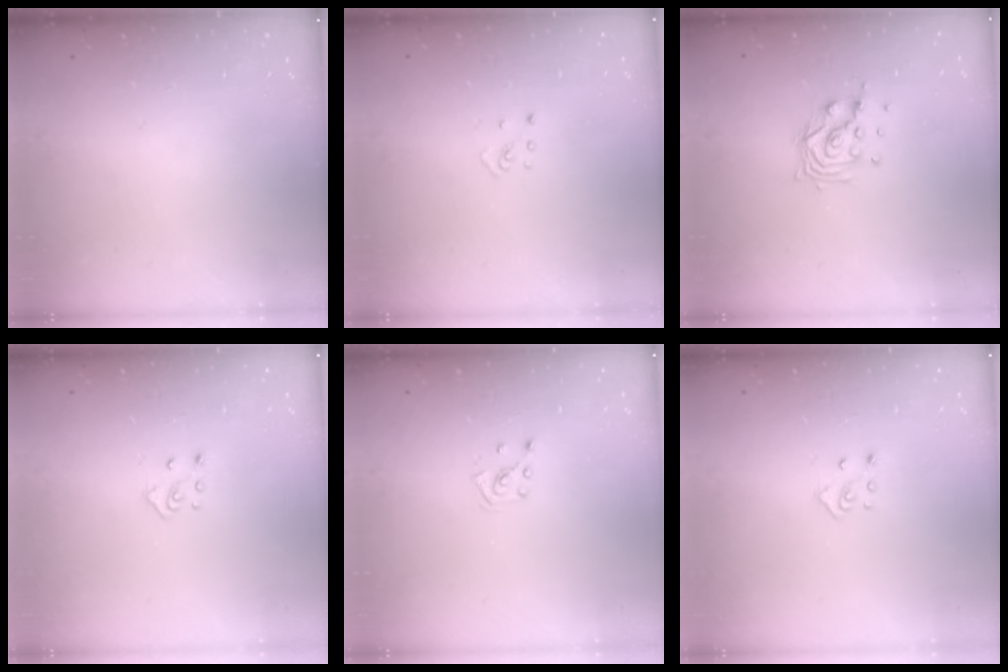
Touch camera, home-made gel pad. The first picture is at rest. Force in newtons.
{"total": 2.0, "press": 2.0, "slide": 0.3}
{"total": 9.6, "press": 9.5, "slide": 1.2}
{"total": 3.9, "press": 3.8, "slide": 0.3}
{"total": 2.2, "press": 2.2, "slide": 0.3}
{"total": 3.9, "press": 3.8, "slide": 0.3}